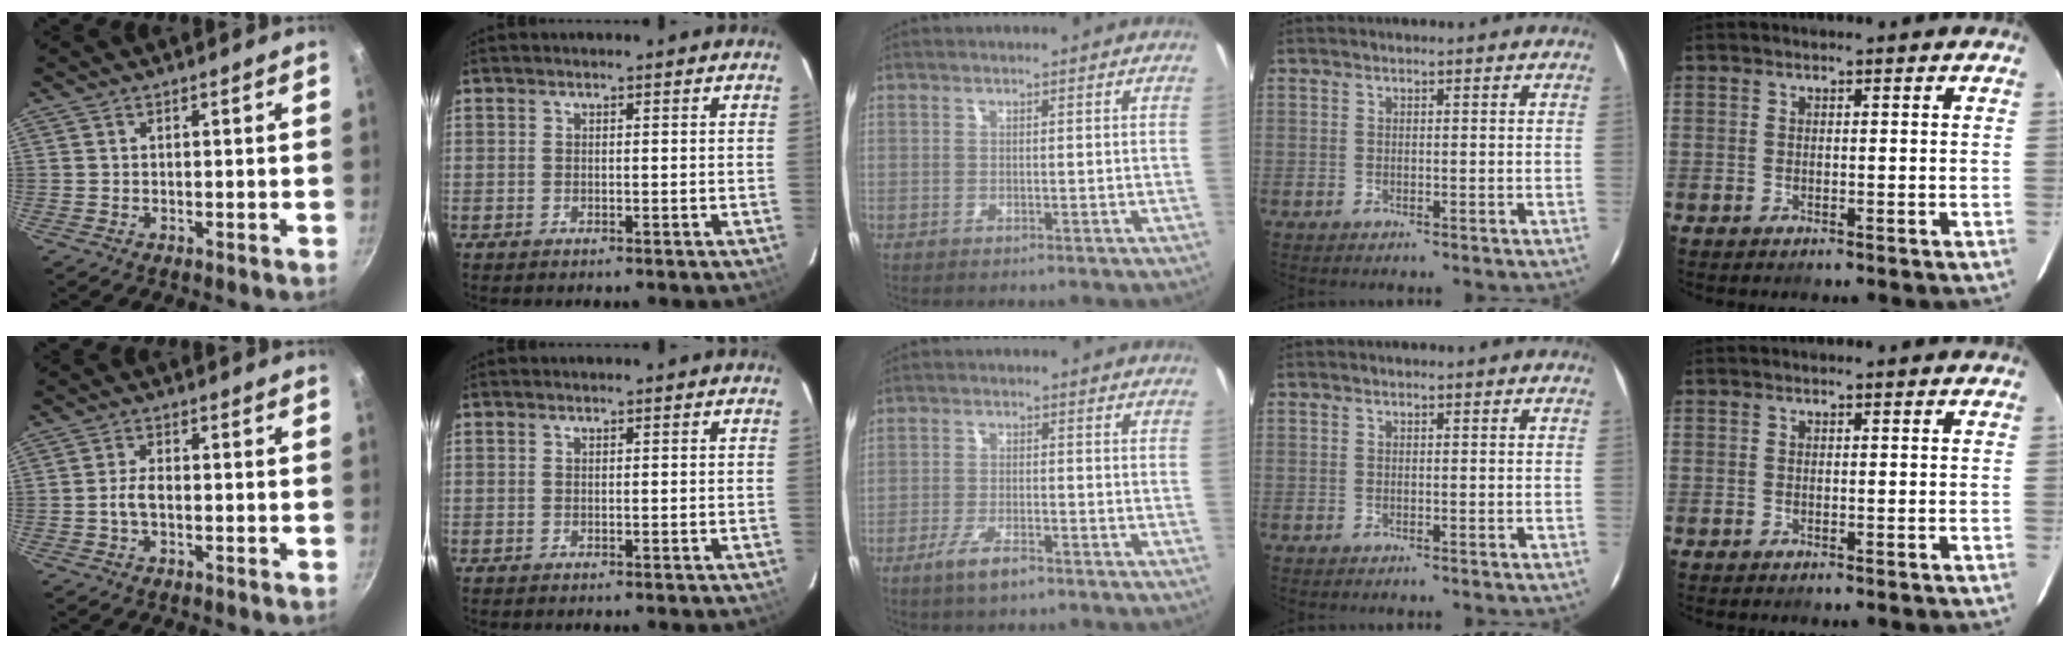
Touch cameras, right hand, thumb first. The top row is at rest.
{"thumb": {"total": 3.1, "force": [-0.8, 1.4, 2.6], "torque": [-0.051, 0.014, -0.017]}, "middle": {"total": 5.3, "force": [-3.6, 1.5, 3.6], "torque": [-0.087, -0.010, -0.067]}}